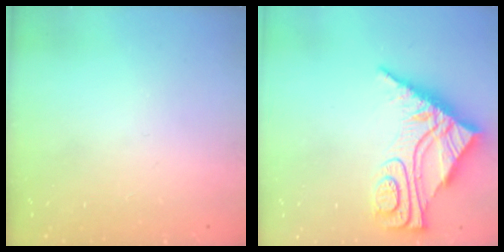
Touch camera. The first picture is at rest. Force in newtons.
{"total": 12.3, "press": 12.2, "slide": 1.2}